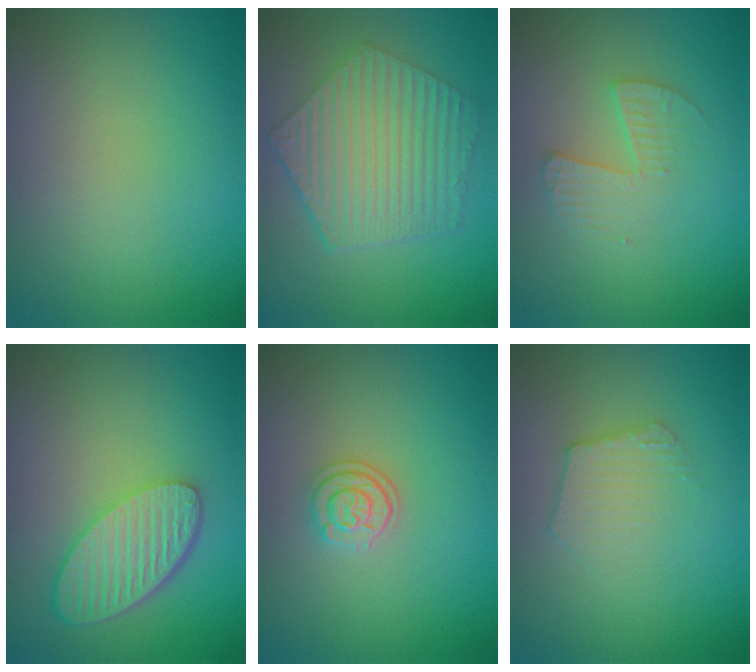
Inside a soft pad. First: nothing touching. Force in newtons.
{"total": 6.9, "press": 5.0, "slide": 4.8}
{"total": 2.3, "press": 2.3, "slide": 0.3}
{"total": 5.7, "press": 4.4, "slide": 3.6}
{"total": 2.2, "press": 2.1, "slide": 0.9}
{"total": 2.4, "press": 2.4, "slide": 0.3}